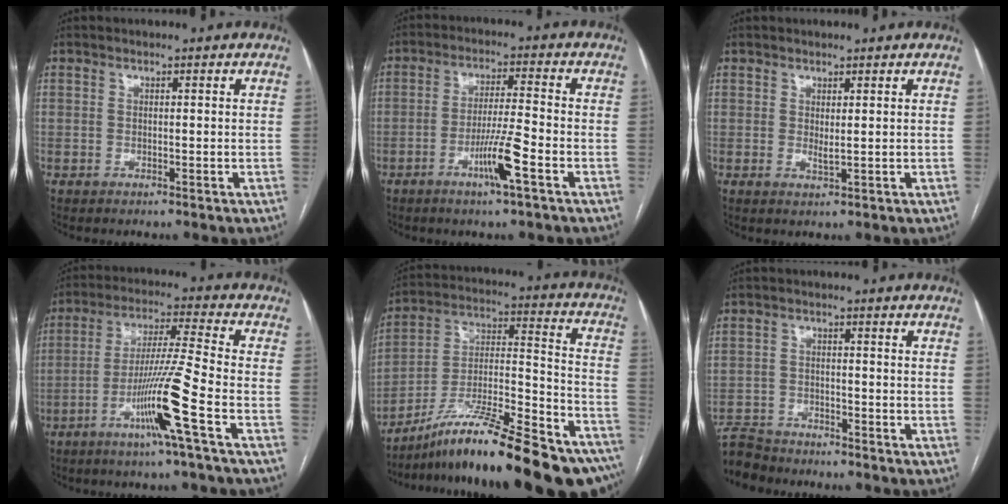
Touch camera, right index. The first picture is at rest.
{"total": 6.7, "force": [-3.3, -0.4, 5.8], "torque": [-0.110, -0.004, -0.060]}
{"total": 1.0, "force": [0.4, 0.3, 0.8], "torque": [-0.017, -0.005, 0.009]}
{"total": 11.2, "force": [-5.0, -2.0, 9.9], "torque": [-0.186, -0.010, -0.096]}
{"total": 28.1, "force": [-22.6, 3.1, 16.3], "torque": [-0.191, 0.014, -0.350]}
{"total": 5.7, "force": [-5.5, 1.4, -0.3], "torque": [0.008, -0.007, -0.104]}